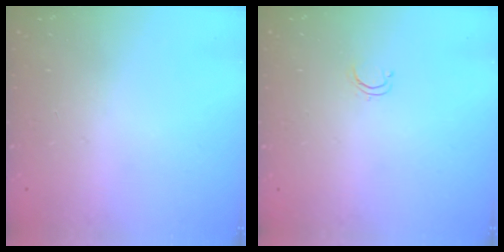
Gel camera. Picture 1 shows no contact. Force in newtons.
{"total": 2.4, "press": 2.4, "slide": 0.2}